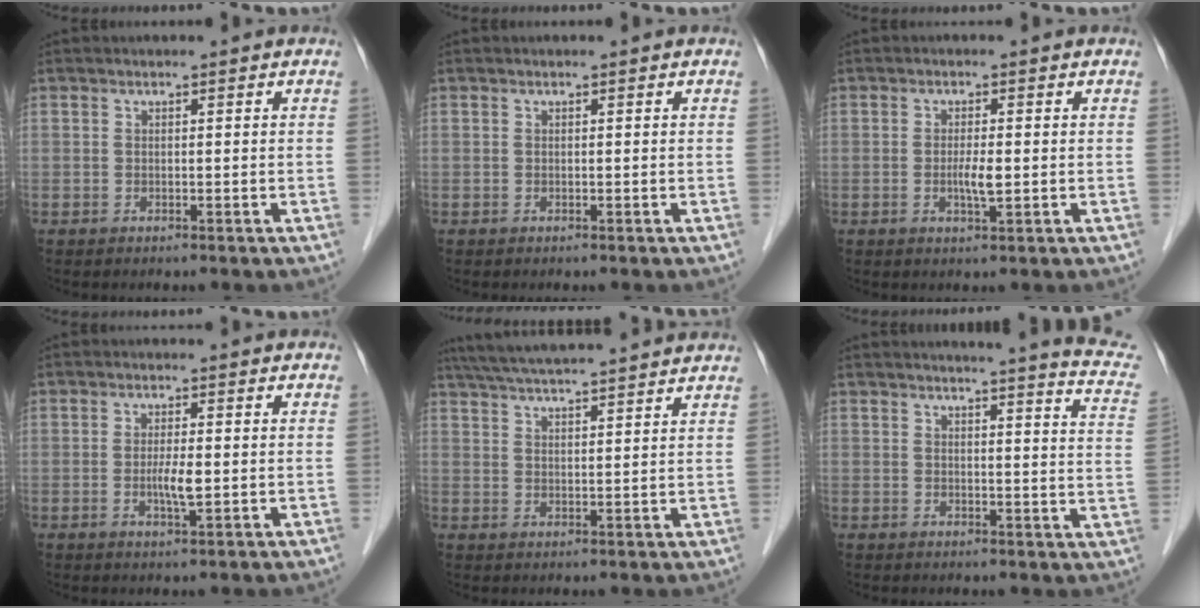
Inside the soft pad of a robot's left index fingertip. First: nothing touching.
{"total": 0.0}
{"total": 2.6, "force": [-0.5, 0.3, 2.5], "torque": [-0.050, -0.007, -0.009]}
{"total": 3.1, "force": [-0.6, 0.4, 3.0], "torque": [-0.060, -0.009, -0.010]}
{"total": 16.2, "force": [14.5, 0.6, 7.1], "torque": [-0.127, 0.039, 0.204]}
{"total": 14.7, "force": [13.4, 0.3, 6.0], "torque": [-0.062, -0.063, 0.126]}